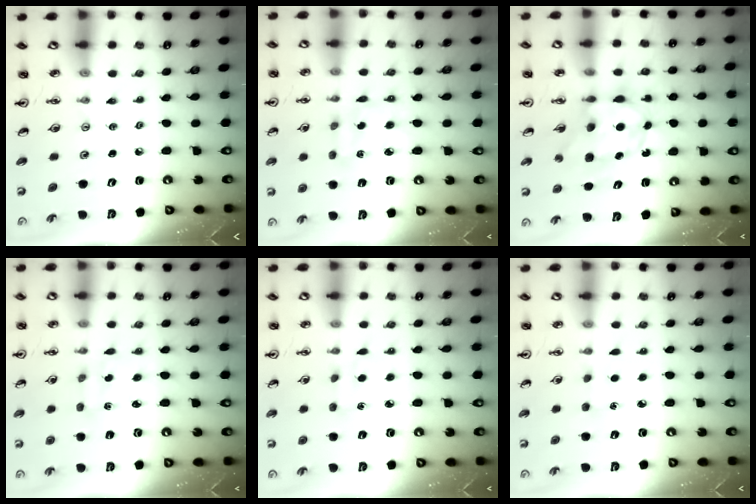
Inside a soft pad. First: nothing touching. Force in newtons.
{"total": 2.9, "press": 2.9, "slide": 0.1}
{"total": 7.4, "press": 7.3, "slide": 0.8}
{"total": 2.1, "press": 2.0, "slide": 0.7}
{"total": 4.6, "press": 4.5, "slide": 0.5}
{"total": 3.6, "press": 3.5, "slide": 0.4}